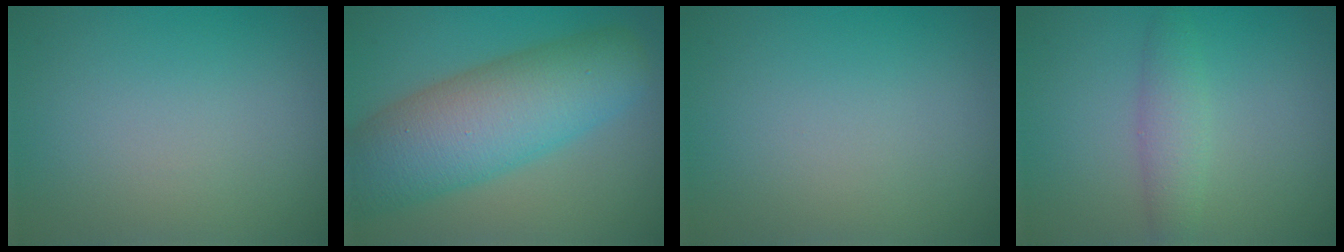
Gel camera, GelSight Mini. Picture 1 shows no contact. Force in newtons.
{"total": 9.7, "press": 9.7, "slide": 0.2}
{"total": 0.0}
{"total": 2.5, "press": 2.5, "slide": 0.1}